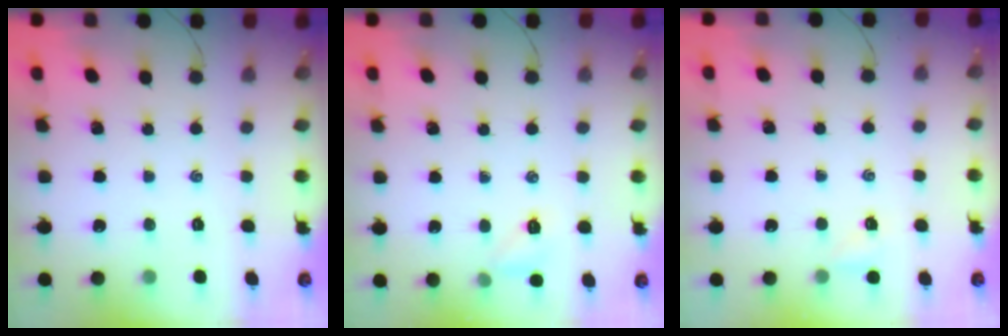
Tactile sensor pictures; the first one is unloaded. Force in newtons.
{"total": 6.2, "press": 6.0, "slide": 1.3}
{"total": 1.7, "press": 1.7, "slide": 0.5}